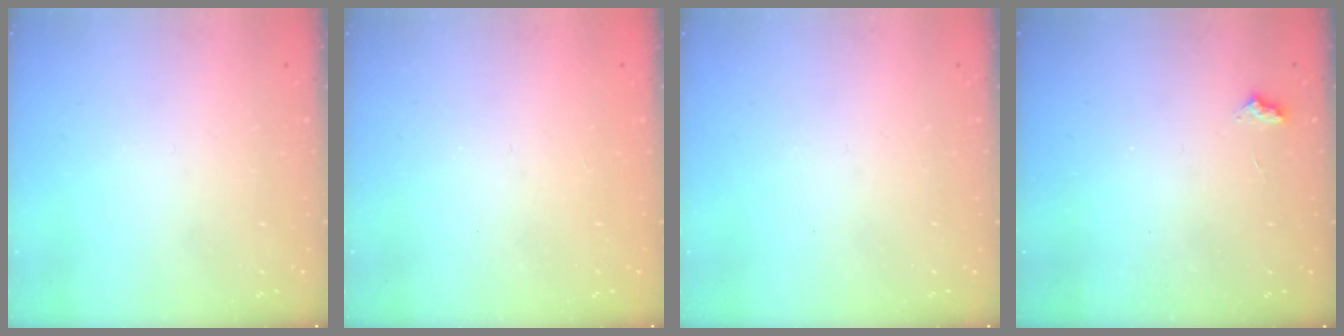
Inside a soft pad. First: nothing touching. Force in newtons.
{"total": 1.5, "press": 1.2, "slide": 0.9}
{"total": 0.0}
{"total": 2.7, "press": 2.7, "slide": 0.4}